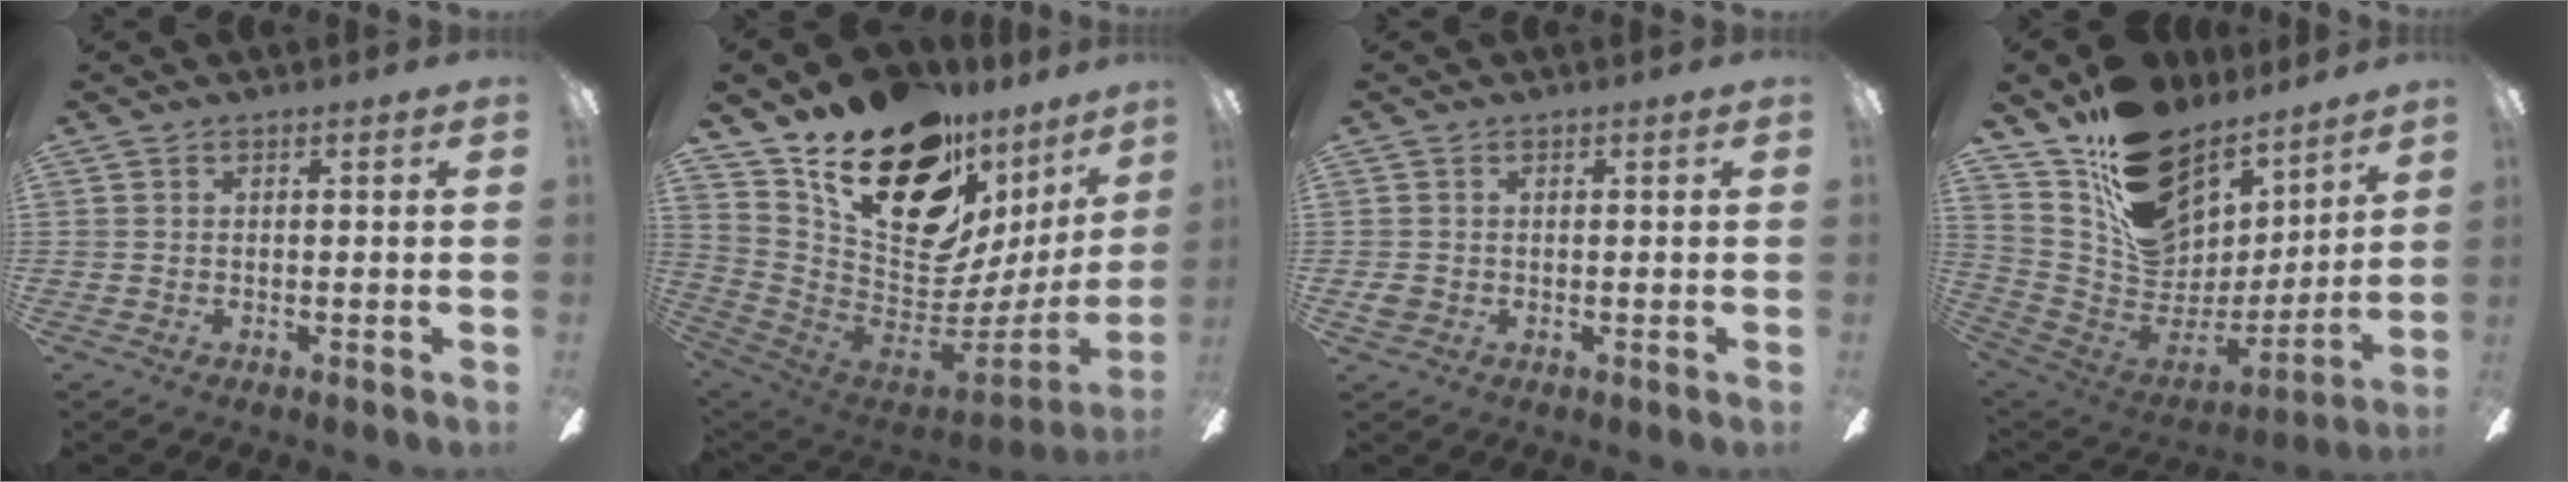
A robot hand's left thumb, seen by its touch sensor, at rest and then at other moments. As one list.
[{"total": 24.1, "force": [14.8, 13.1, 13.7], "torque": [-0.212, -0.092, 0.281]}, {"total": 1.8, "force": [0.1, 1.7, 0.6], "torque": [0.000, 0.002, 0.000]}, {"total": 19.0, "force": [12.6, 11.8, 7.9], "torque": [-0.141, -0.093, 0.243]}]